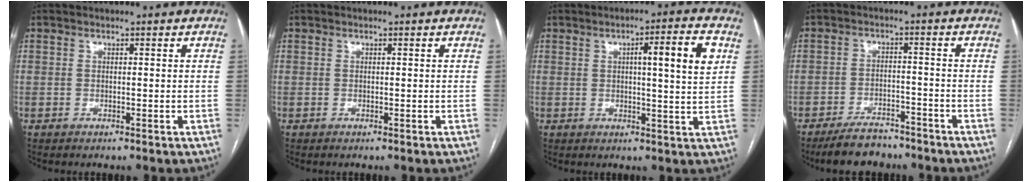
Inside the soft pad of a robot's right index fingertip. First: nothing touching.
{"total": 0.0}
{"total": 8.0, "force": [2.4, -0.1, 7.6], "torque": [-0.112, 0.004, 0.030]}
{"total": 7.4, "force": [-6.4, 2.7, 2.5], "torque": [-0.042, -0.007, -0.105]}